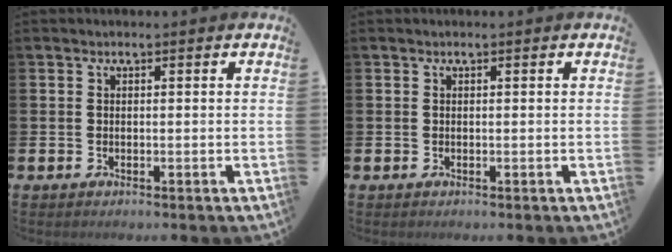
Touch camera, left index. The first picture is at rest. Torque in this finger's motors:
{"motor_torque": [0.04, 0.07, -0.04, 0.02]}